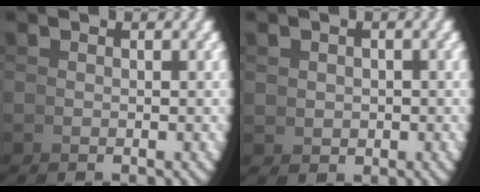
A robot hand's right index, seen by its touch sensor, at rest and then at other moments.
{"total": 0.9, "force": [0.6, 0.6, 0.3], "torque": [0.003, -0.001, 0.019]}